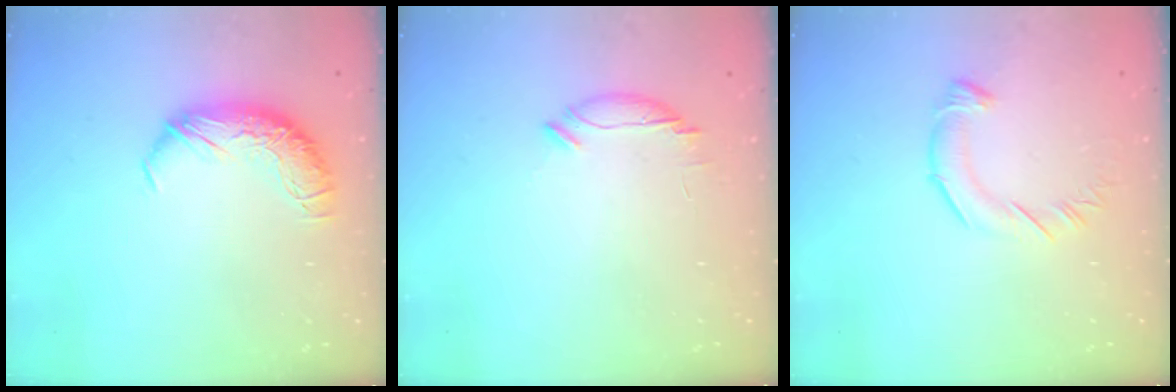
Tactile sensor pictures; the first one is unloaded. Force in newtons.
{"total": 5.5, "press": 5.4, "slide": 1.1}
{"total": 3.0, "press": 3.0, "slide": 0.2}